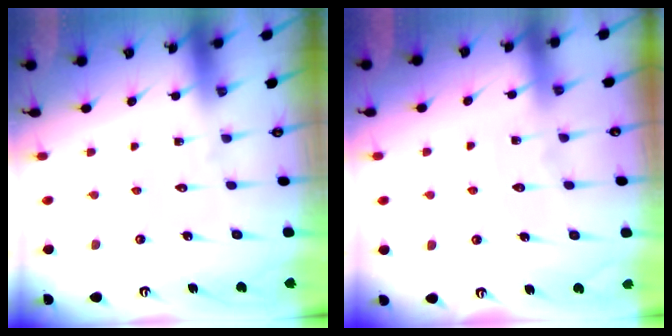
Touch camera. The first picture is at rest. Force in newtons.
{"total": 6.7, "press": 6.6, "slide": 0.6}